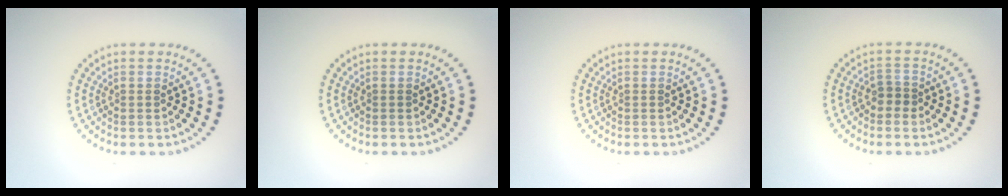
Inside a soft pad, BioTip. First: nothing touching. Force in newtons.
{"total": 0.0}
{"total": 0.0}
{"total": 1.3, "press": 1.1, "slide": 0.8}